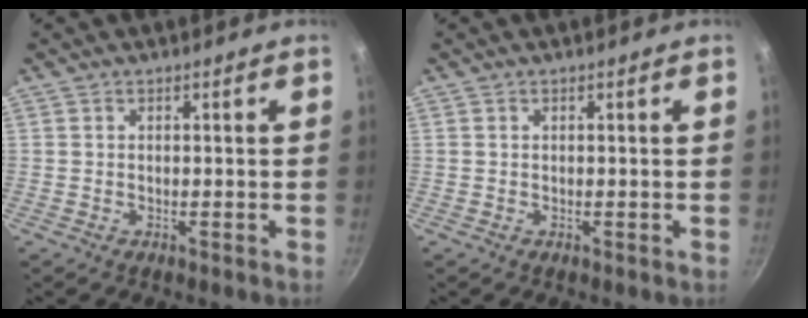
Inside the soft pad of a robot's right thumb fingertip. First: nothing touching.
{"total": 0.0}